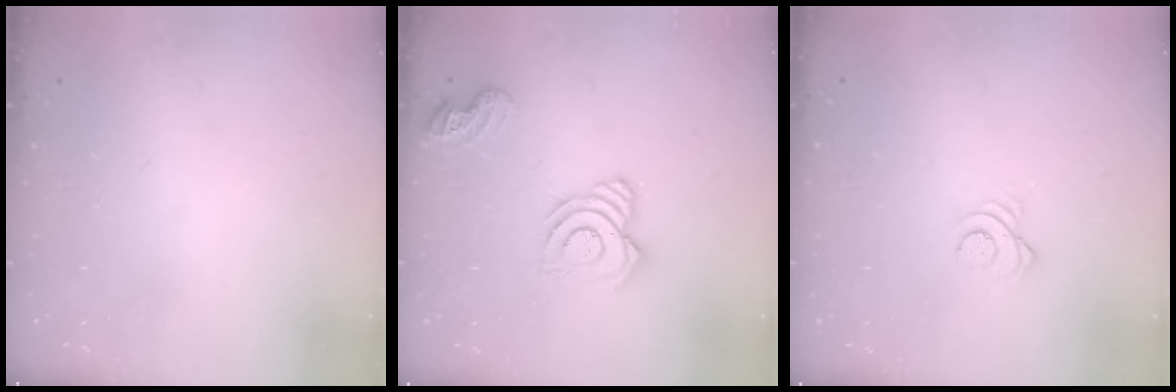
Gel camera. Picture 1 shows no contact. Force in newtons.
{"total": 12.6, "press": 12.5, "slide": 1.4}
{"total": 3.0, "press": 3.0, "slide": 0.4}